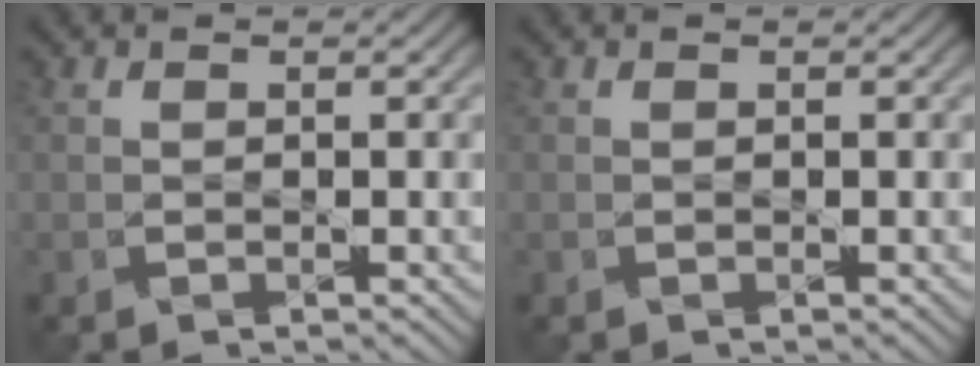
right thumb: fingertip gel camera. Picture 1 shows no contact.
{"total": 0.0}